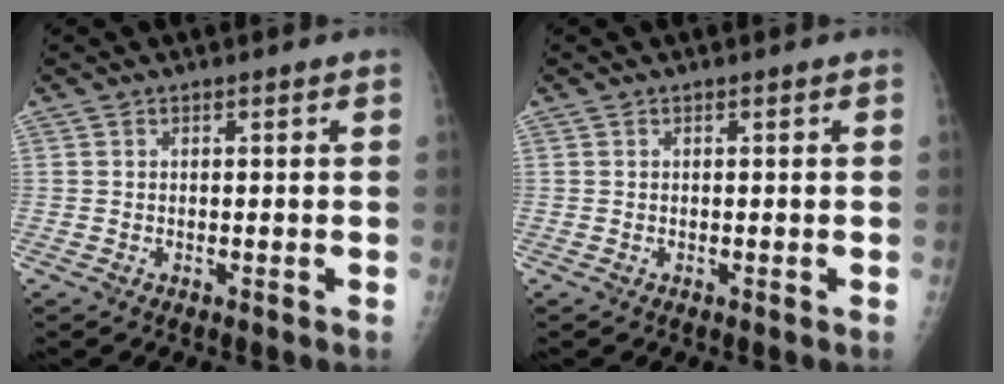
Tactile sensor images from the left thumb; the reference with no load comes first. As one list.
[{"total": 0.0}]